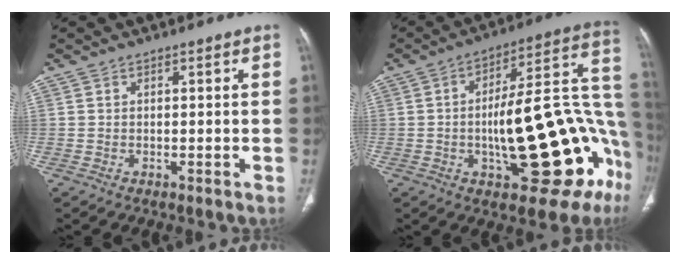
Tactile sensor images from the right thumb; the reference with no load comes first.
{"total": 31.2, "force": [-6.6, 10.6, 28.6], "torque": [-0.312, 0.023, -0.081]}